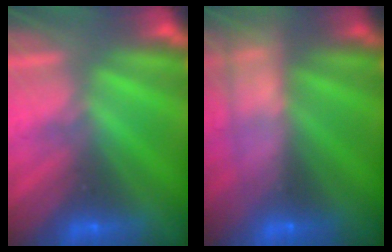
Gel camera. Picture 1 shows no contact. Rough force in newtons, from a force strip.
{"total": 7.6}